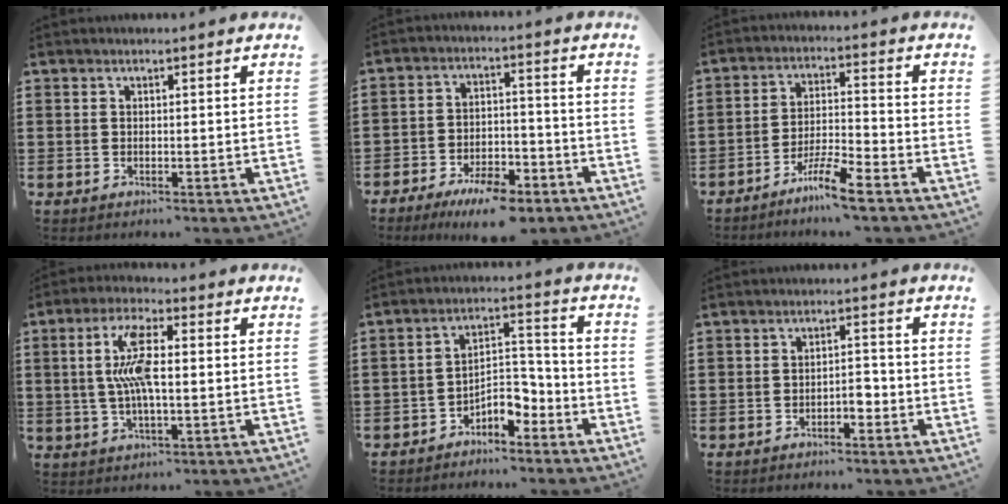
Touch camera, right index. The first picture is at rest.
{"total": 7.2, "force": [-6.1, 2.0, 3.1], "torque": [-0.056, 0.013, -0.114]}
{"total": 6.6, "force": [-5.3, 0.1, 3.9], "torque": [-0.085, -0.003, -0.103]}
{"total": 8.6, "force": [0.4, 2.6, 8.1], "torque": [-0.171, 0.001, 0.000]}
{"total": 5.9, "force": [-4.1, 2.5, 3.5], "torque": [-0.060, 0.016, -0.077]}
{"total": 2.4, "force": [-1.4, 1.0, 1.7], "torque": [-0.032, 0.004, -0.029]}